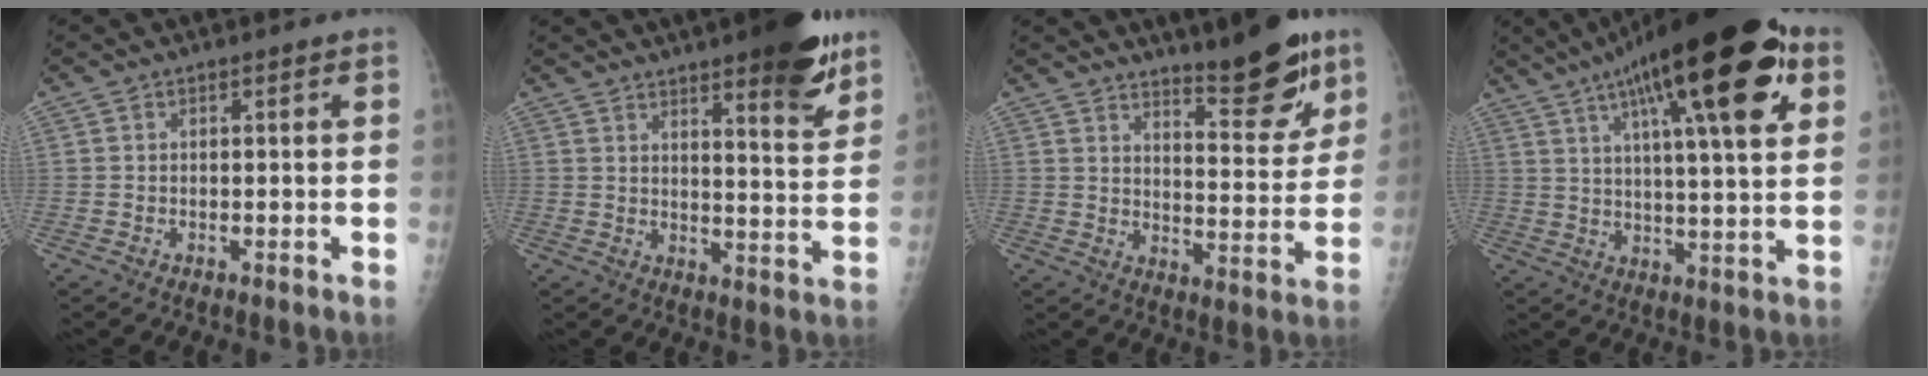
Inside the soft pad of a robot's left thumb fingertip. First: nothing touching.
{"total": 14.3, "force": [9.5, 3.1, 10.2], "torque": [-0.112, -0.053, 0.131]}
{"total": 13.3, "force": [9.8, 3.3, 8.4], "torque": [-0.086, -0.069, 0.149]}
{"total": 25.4, "force": [11.9, 6.6, 21.4], "torque": [-0.319, -0.005, 0.178]}